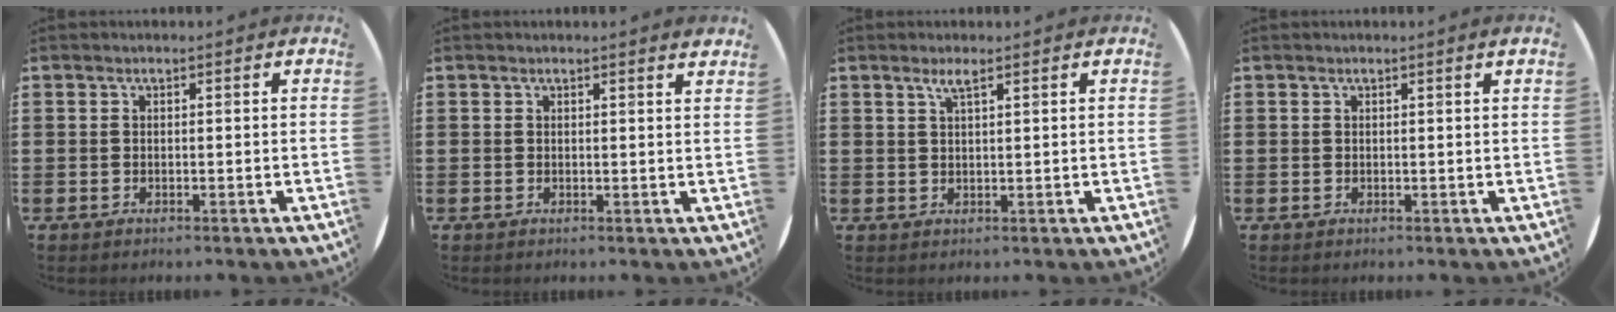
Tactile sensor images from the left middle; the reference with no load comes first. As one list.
[{"total": 0.8, "force": [0.7, -0.2, 0.3], "torque": [0.005, -0.005, 0.010]}, {"total": 1.9, "force": [1.3, 0.2, 1.5], "torque": [-0.030, 0.002, 0.021]}, {"total": 0.5, "force": [0.2, -0.3, 0.4], "torque": [-0.002, -0.001, 0.003]}]